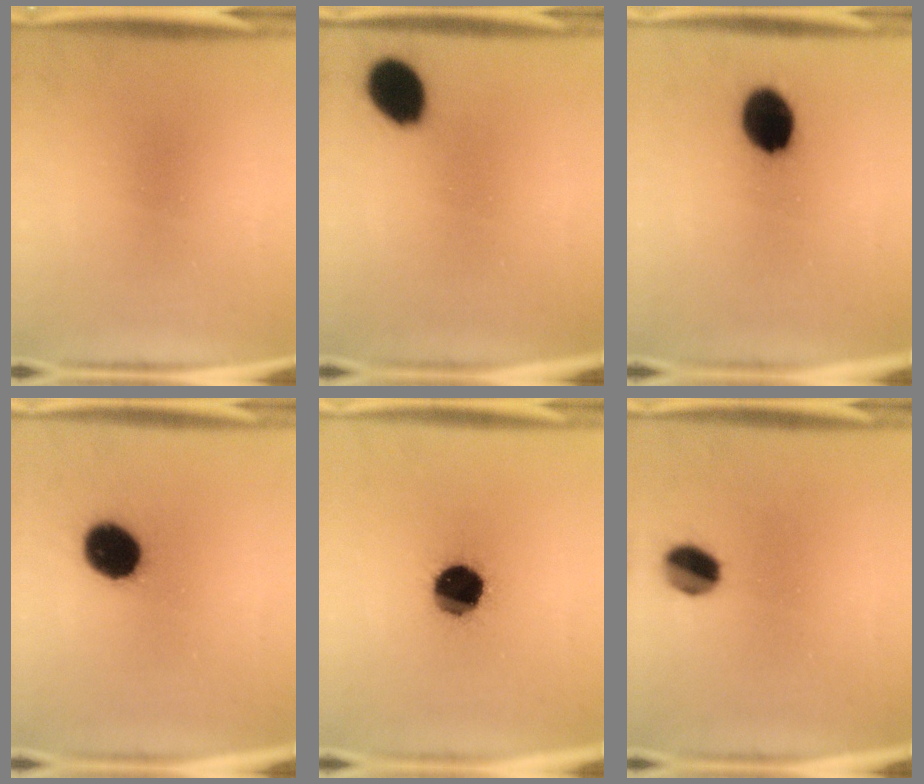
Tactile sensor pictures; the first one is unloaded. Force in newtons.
{"total": 9.4}
{"total": 10.8}
{"total": 12.1}
{"total": 14.6}
{"total": 7.4}